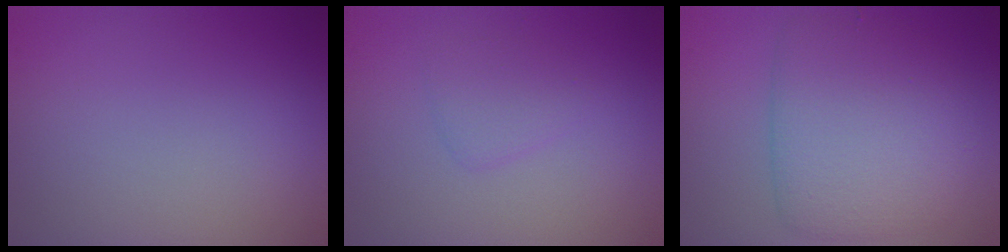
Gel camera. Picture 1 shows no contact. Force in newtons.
{"total": 1.6, "press": 1.6, "slide": 0.0}
{"total": 6.0, "press": 6.0, "slide": 0.2}